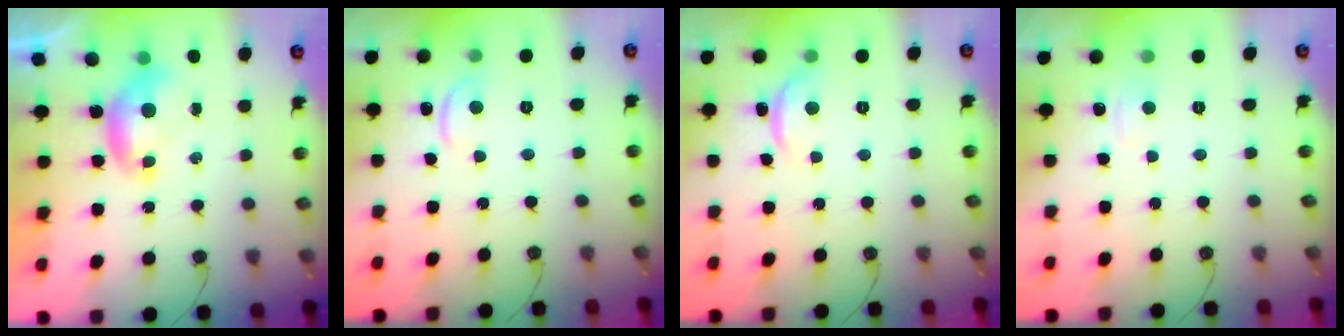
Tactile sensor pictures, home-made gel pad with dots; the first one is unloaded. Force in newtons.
{"total": 0.9, "press": 0.6, "slide": 0.6}
{"total": 2.6, "press": 2.6, "slide": 0.5}
{"total": 3.1, "press": 3.0, "slide": 0.3}